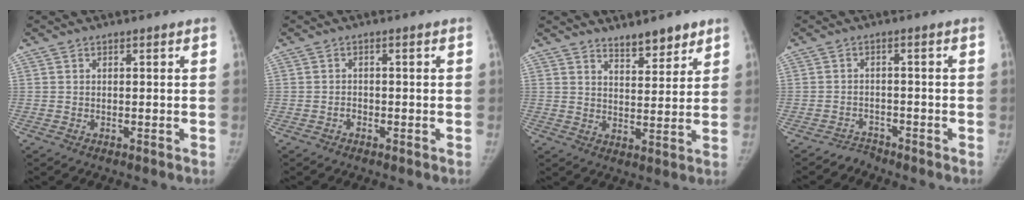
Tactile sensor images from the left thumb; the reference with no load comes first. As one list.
[{"total": 1.1, "force": [-0.8, 0.8, 0.1], "torque": [0.006, 0.008, -0.015]}, {"total": 6.4, "force": [5.3, 2.2, 3.0], "torque": [-0.015, -0.040, 0.080]}, {"total": 2.5, "force": [-2.2, 0.5, -1.0], "torque": [0.030, 0.008, -0.041]}]